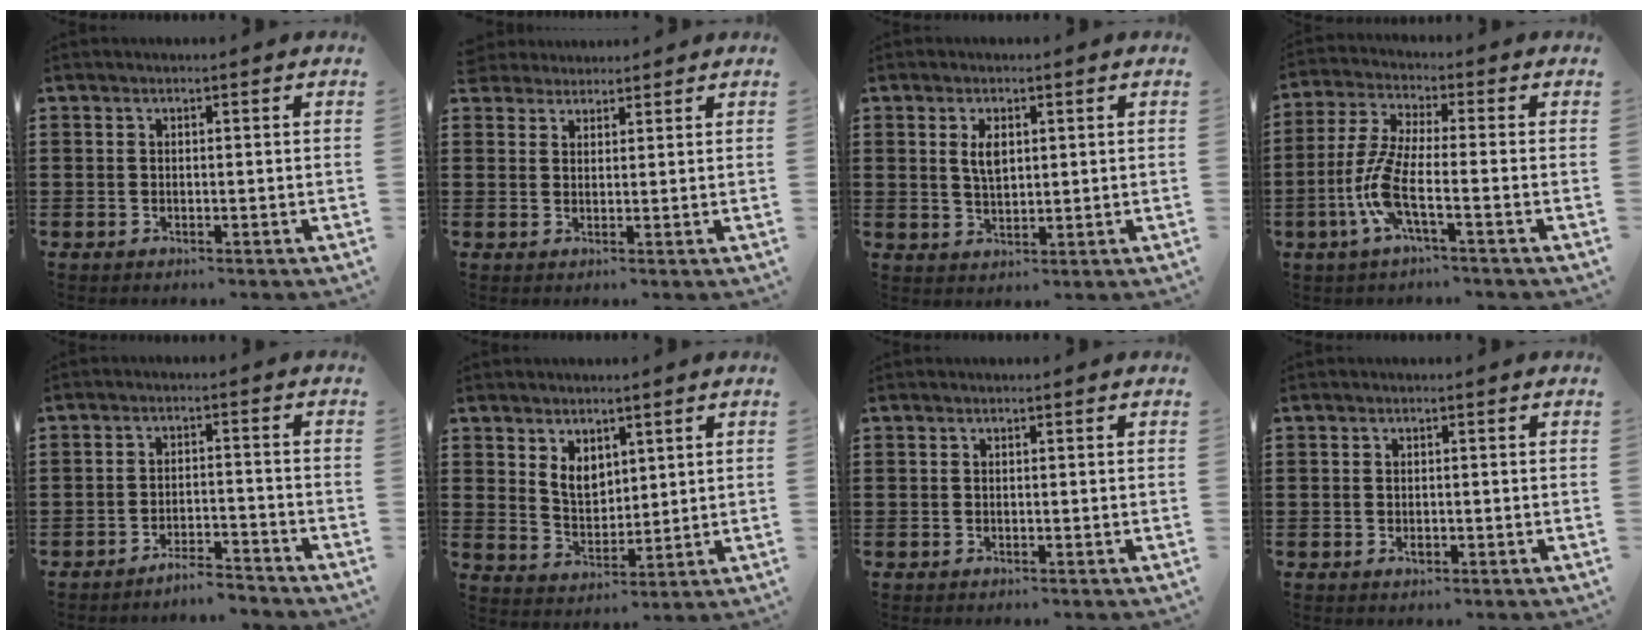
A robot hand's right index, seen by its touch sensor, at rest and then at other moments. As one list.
[{"total": 2.4, "force": [2.1, 1.1, -0.4], "torque": [0.001, 0.009, 0.043]}, {"total": 3.4, "force": [1.1, 1.6, 2.8], "torque": [-0.060, 0.008, 0.018]}, {"total": 7.9, "force": [-3.1, 2.0, 7.1], "torque": [-0.177, -0.015, -0.067]}, {"total": 3.6, "force": [-3.6, 0.2, 0.5], "torque": [-0.012, 0.005, -0.074]}, {"total": 4.8, "force": [3.6, 3.1, 0.4], "torque": [-0.025, -0.002, 0.067]}, {"total": 0.0}, {"total": 0.9, "force": [-0.3, 0.5, 0.7], "torque": [-0.014, -0.001, -0.005]}]